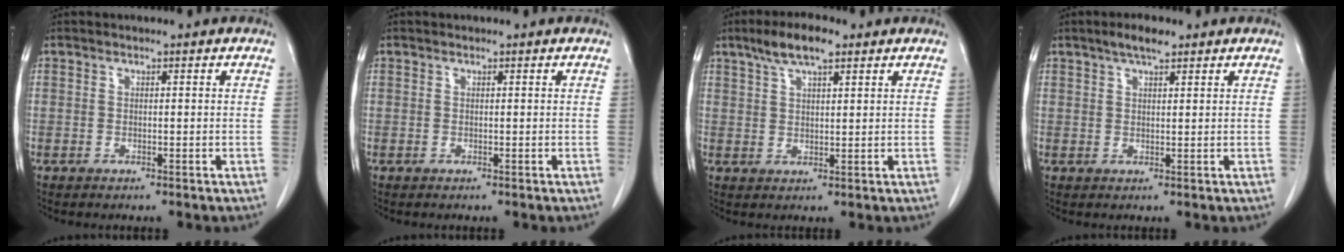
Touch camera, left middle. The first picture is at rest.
{"total": 0.0}
{"total": 6.3, "force": [4.2, 1.5, 4.4], "torque": [-0.092, 0.014, 0.076]}
{"total": 3.6, "force": [2.5, 0.9, 2.3], "torque": [-0.045, 0.007, 0.044]}